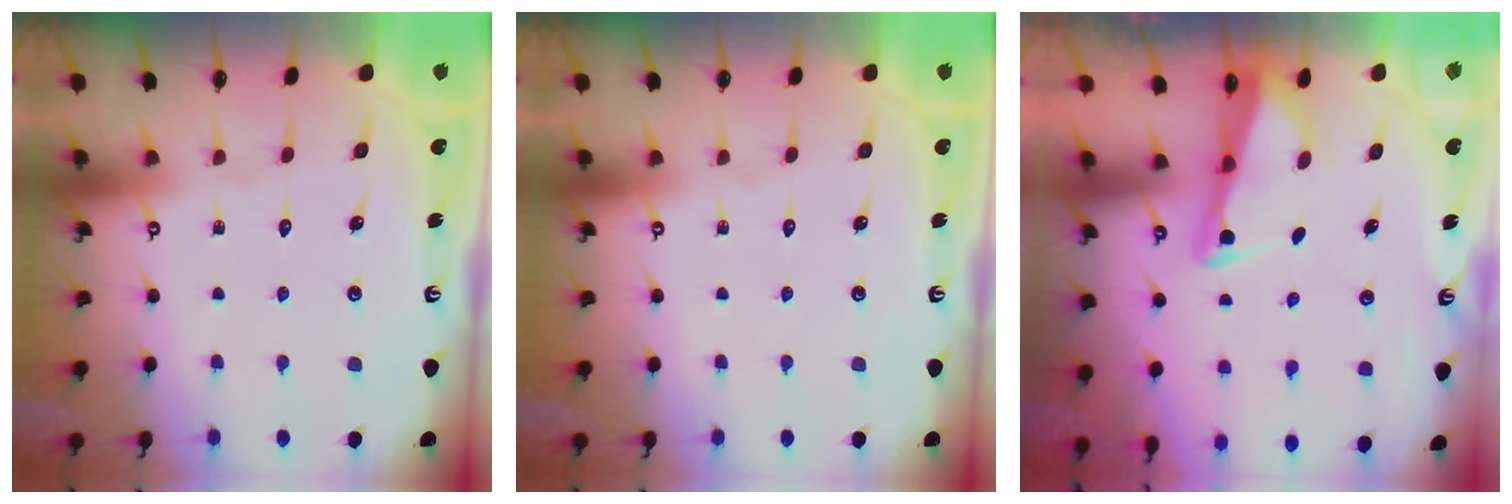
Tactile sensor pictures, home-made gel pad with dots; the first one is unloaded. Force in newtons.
{"total": 0.0}
{"total": 2.8, "press": 2.8, "slide": 0.3}